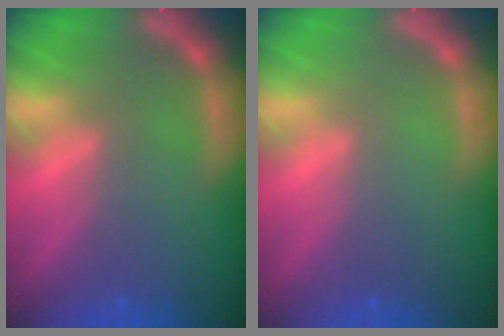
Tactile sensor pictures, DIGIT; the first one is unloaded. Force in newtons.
{"total": 0.0}